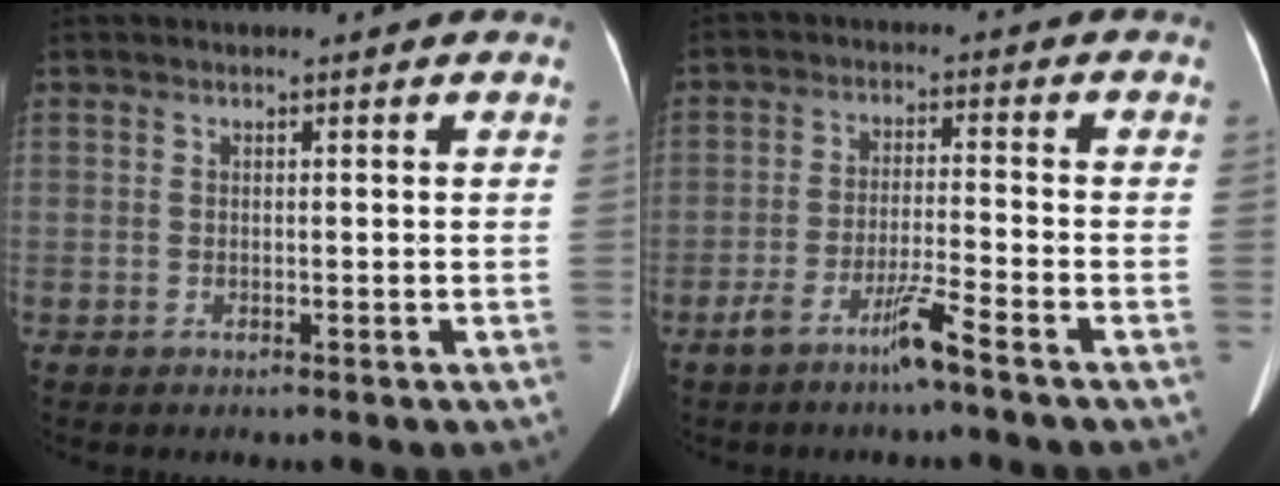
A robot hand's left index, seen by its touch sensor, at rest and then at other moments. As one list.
[{"total": 5.3, "force": [-3.8, -0.6, 3.6], "torque": [-0.074, -0.009, -0.075]}]